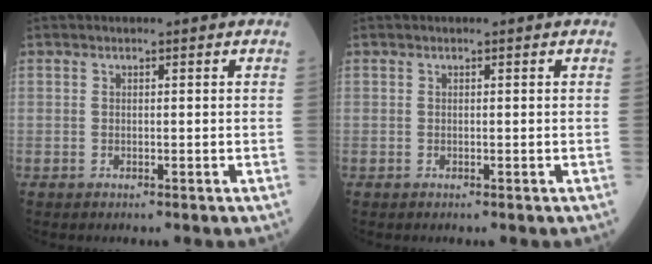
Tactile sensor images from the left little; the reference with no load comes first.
{"total": 0.0}